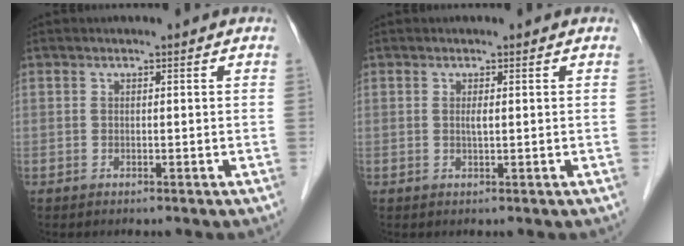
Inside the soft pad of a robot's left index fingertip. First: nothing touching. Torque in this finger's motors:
{"motor_torque": [0.29, 0.20, 0.00, 0.00]}